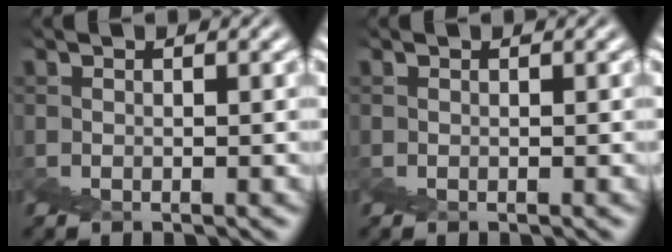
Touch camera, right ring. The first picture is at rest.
{"total": 0.0}